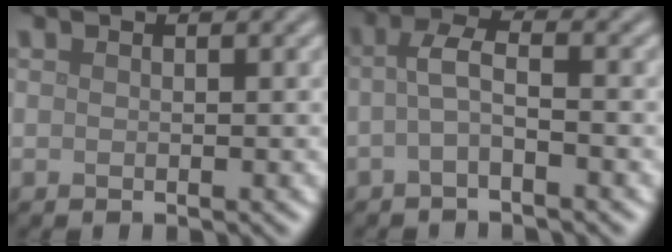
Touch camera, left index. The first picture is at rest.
{"total": 2.4, "force": [-0.6, 0.7, 2.3], "torque": [-0.048, 0.008, -0.019]}